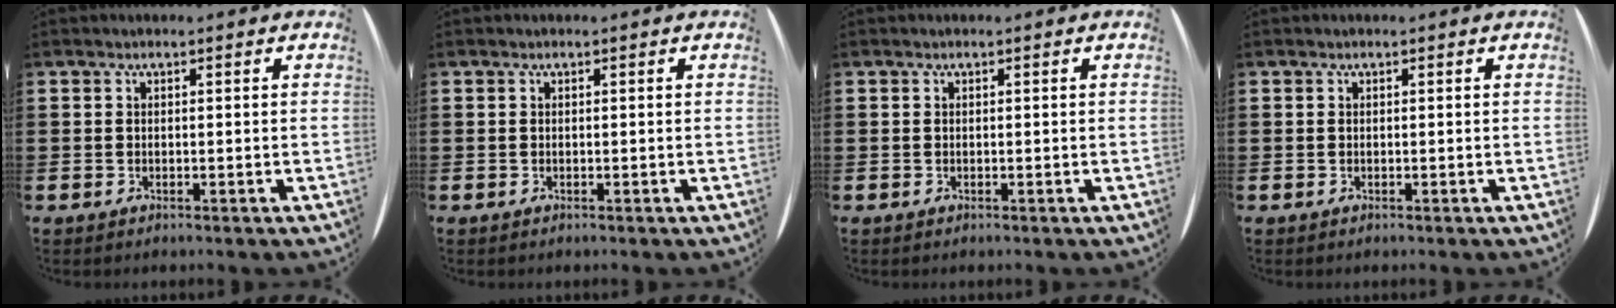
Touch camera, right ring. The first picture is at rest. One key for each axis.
{"total": 0.0}
{"total": 0.0}
{"total": 0.0}